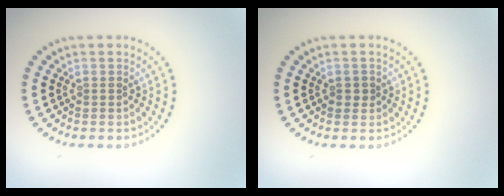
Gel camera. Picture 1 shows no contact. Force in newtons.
{"total": 1.1, "press": 1.1, "slide": 0.2}